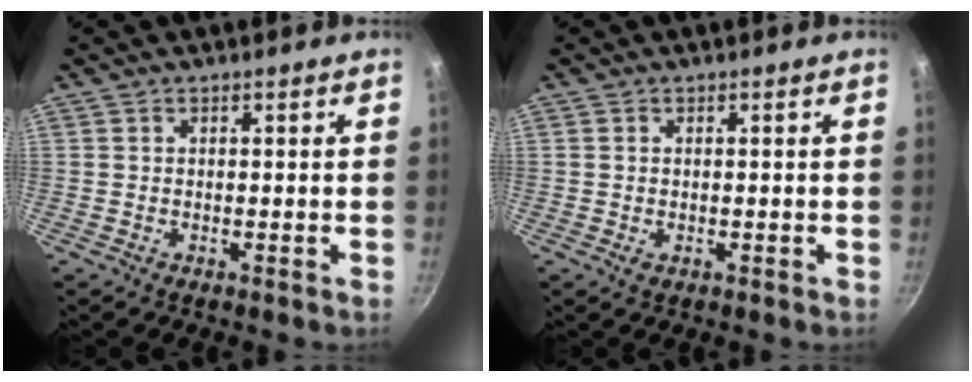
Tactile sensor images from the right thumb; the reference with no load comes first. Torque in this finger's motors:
{"motor_torque": [-0.28, 0.09, 0.10, 0.44, 0.01]}